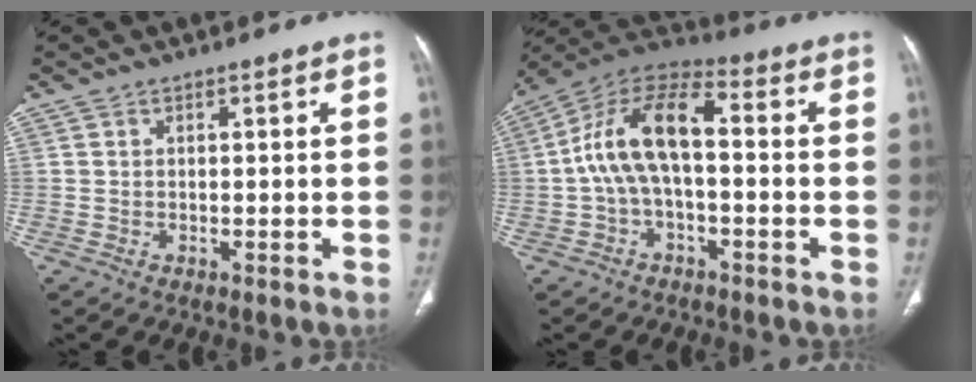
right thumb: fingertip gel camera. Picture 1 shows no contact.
{"total": 13.0, "force": [-0.4, 6.5, 11.2], "torque": [-0.209, 0.048, -0.018]}